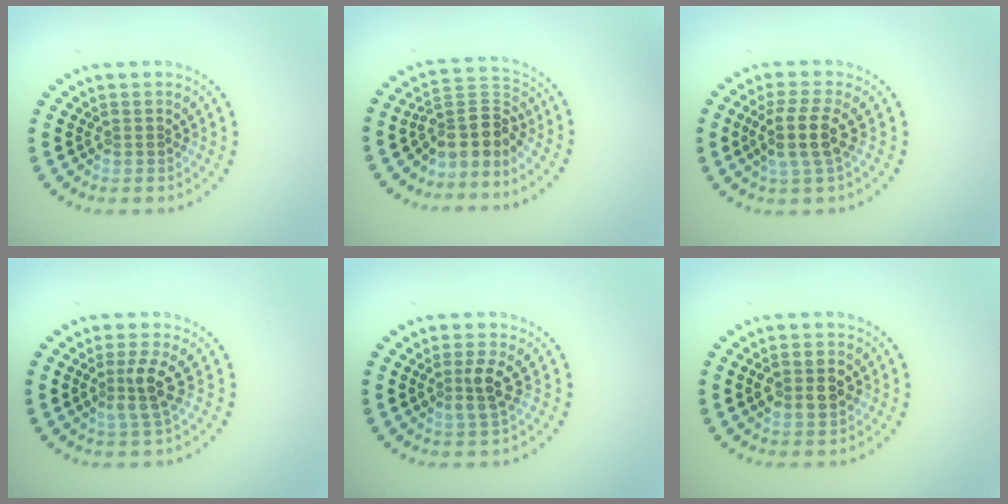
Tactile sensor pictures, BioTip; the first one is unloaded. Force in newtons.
{"total": 3.9, "press": 2.9, "slide": 2.6}
{"total": 3.7, "press": 2.9, "slide": 2.2}
{"total": 2.9, "press": 2.4, "slide": 1.6}
{"total": 2.5, "press": 2.3, "slide": 1.0}
{"total": 2.9, "press": 2.9, "slide": 0.1}